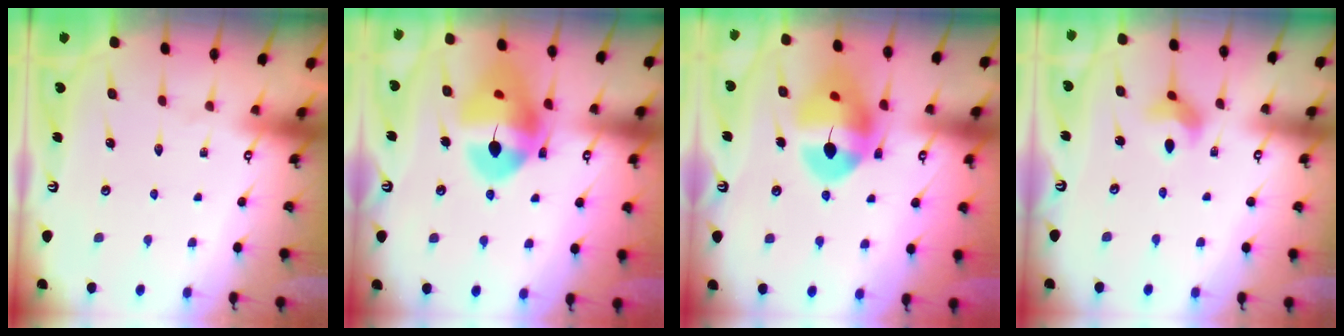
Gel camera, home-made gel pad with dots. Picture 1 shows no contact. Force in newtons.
{"total": 16.7, "press": 16.6, "slide": 2.4}
{"total": 13.3, "press": 13.2, "slide": 1.6}
{"total": 5.4, "press": 5.3, "slide": 0.6}